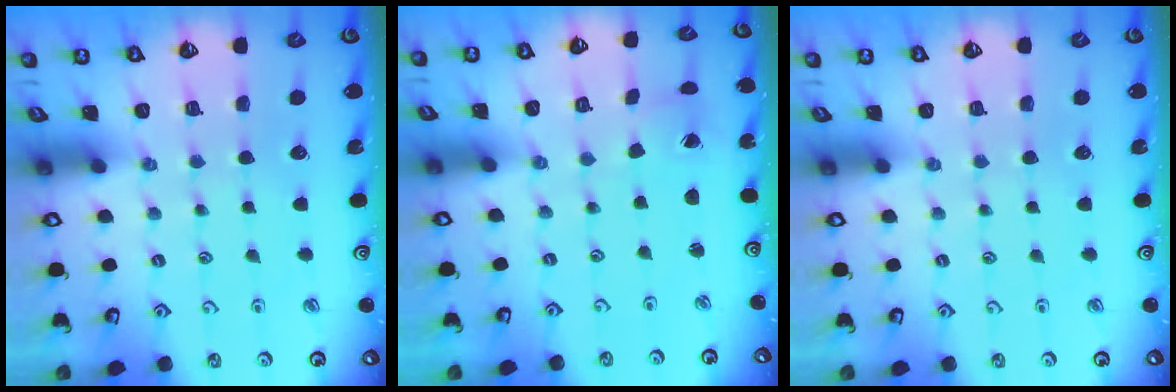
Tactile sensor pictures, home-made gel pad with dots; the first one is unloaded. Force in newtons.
{"total": 0.8, "press": 0.8, "slide": 0.0}
{"total": 0.0}